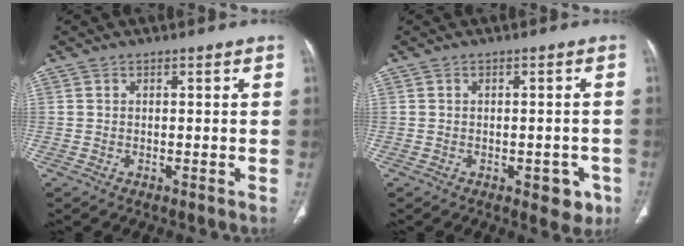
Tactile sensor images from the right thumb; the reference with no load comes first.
{"total": 4.9, "force": [-2.2, 2.7, 3.4], "torque": [-0.015, 0.007, -0.022]}